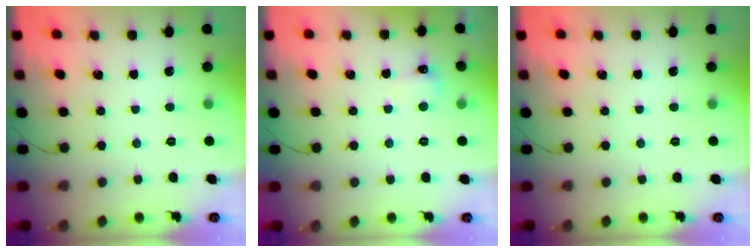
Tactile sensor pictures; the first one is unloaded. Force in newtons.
{"total": 7.2, "press": 4.2, "slide": 5.8}
{"total": 0.0}